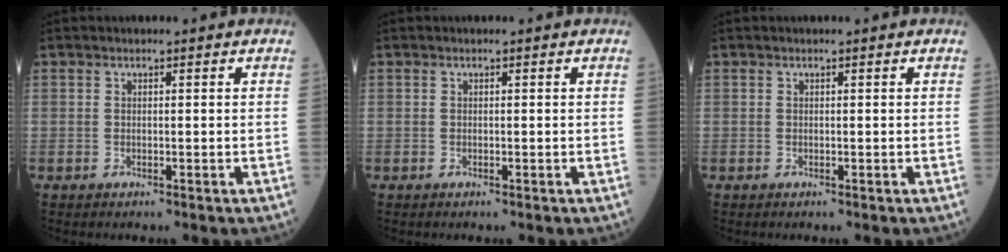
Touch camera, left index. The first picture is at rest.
{"total": 0.0}
{"total": 0.0}